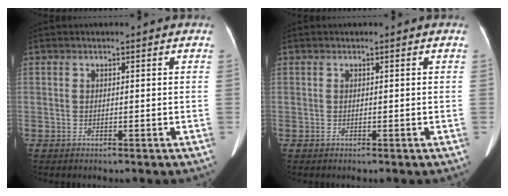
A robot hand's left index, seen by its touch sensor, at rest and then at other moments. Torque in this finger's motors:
{"motor_torque": [0.09, 0.05, 0.05, 0.01]}